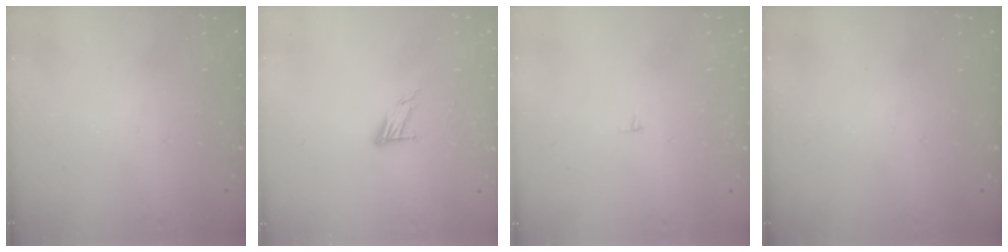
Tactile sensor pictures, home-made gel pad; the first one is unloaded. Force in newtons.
{"total": 6.7, "press": 6.7, "slide": 0.3}
{"total": 2.7, "press": 2.7, "slide": 0.2}
{"total": 0.0}